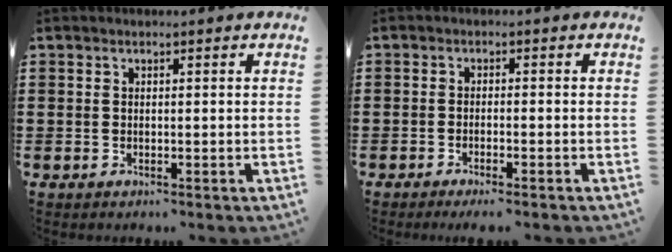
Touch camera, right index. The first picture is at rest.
{"total": 1.4, "force": [-1.2, -0.1, 0.7], "torque": [-0.012, -0.001, -0.022]}